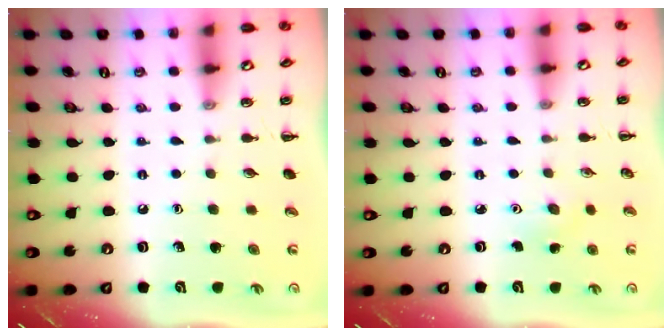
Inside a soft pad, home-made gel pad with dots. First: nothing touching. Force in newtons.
{"total": 2.8, "press": 2.8, "slide": 0.7}